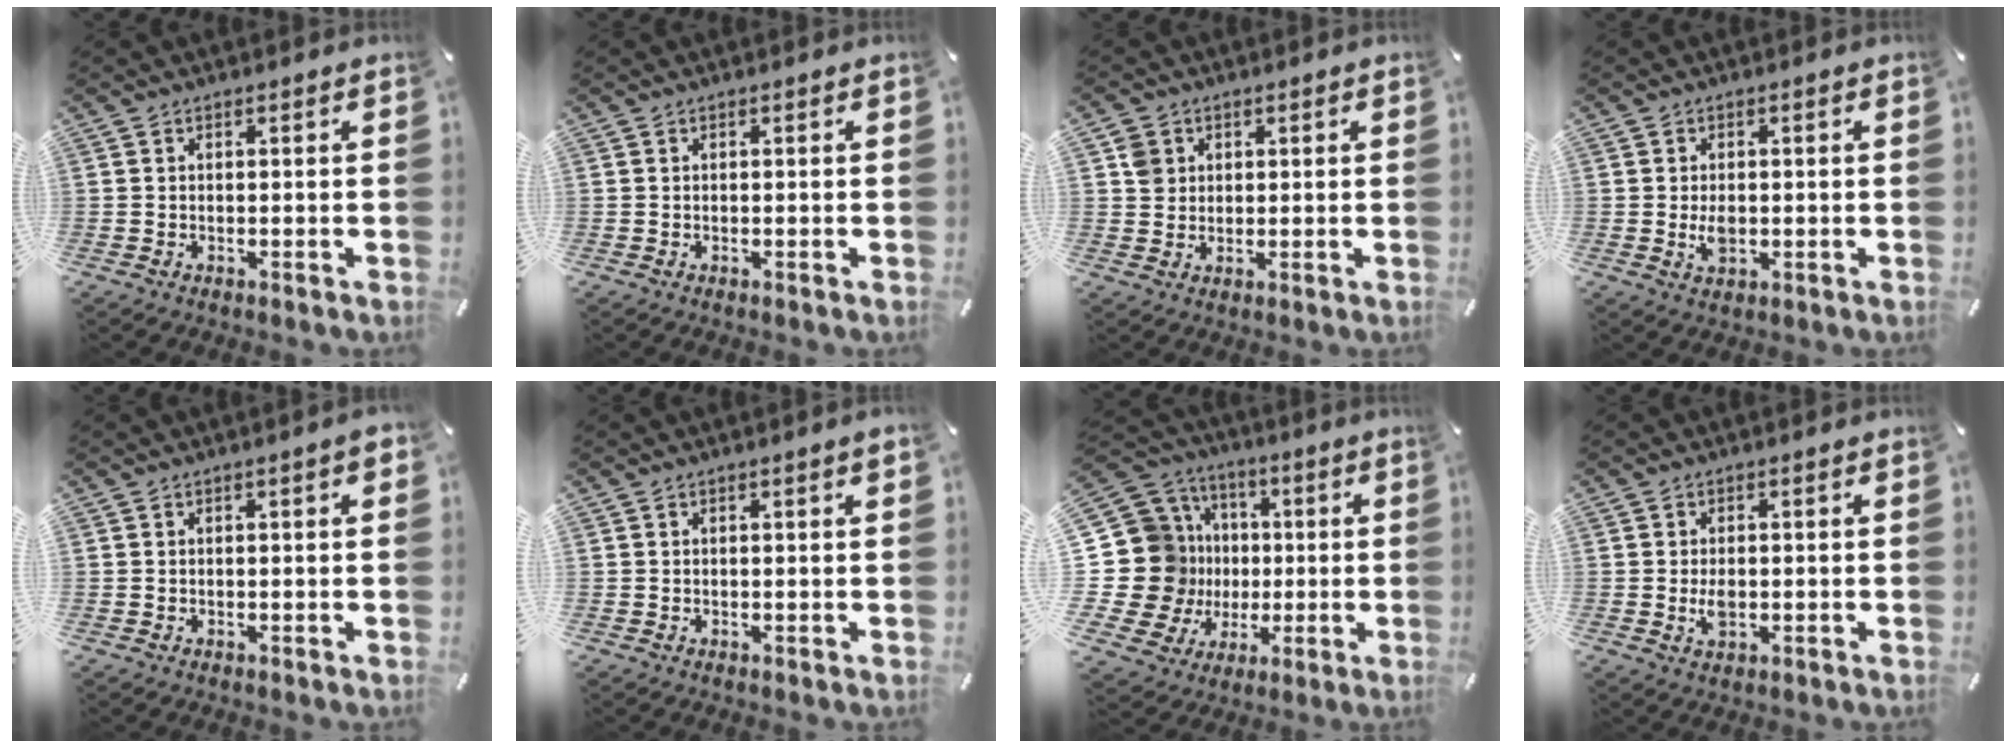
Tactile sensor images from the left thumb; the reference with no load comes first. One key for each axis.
{"total": 0.0}
{"total": 3.8, "fx": 1.2, "fy": 3.6, "fz": 0.3, "tx": 0.002, "ty": 0.001, "tz": 0.019}
{"total": 3.2, "fx": -0.3, "fy": 2.2, "fz": 2.2, "tx": -0.040, "ty": -0.002, "tz": -0.007}
{"total": 1.9, "fx": 0.3, "fy": 0.5, "fz": 1.8, "tx": -0.032, "ty": 0.004, "tz": 0.003}
{"total": 1.1, "fx": 0.4, "fy": 0.2, "fz": 1.0, "tx": -0.017, "ty": 0.002, "tz": 0.005}
{"total": 23.0, "fx": 0.2, "fy": 20.9, "fz": 9.5, "tx": -0.199, "ty": -0.020, "tz": 0.046}
{"total": 3.0, "fx": -0.3, "fy": 2.1, "fz": 2.2, "tx": -0.039, "ty": -0.002, "tz": -0.007}